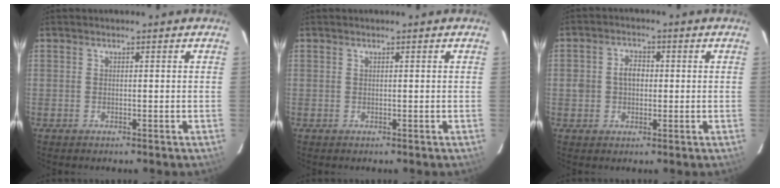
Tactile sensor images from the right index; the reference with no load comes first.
{"total": 0.0}
{"total": 4.3, "force": [0.0, 3.5, 2.5], "torque": [-0.045, 0.012, 0.002]}